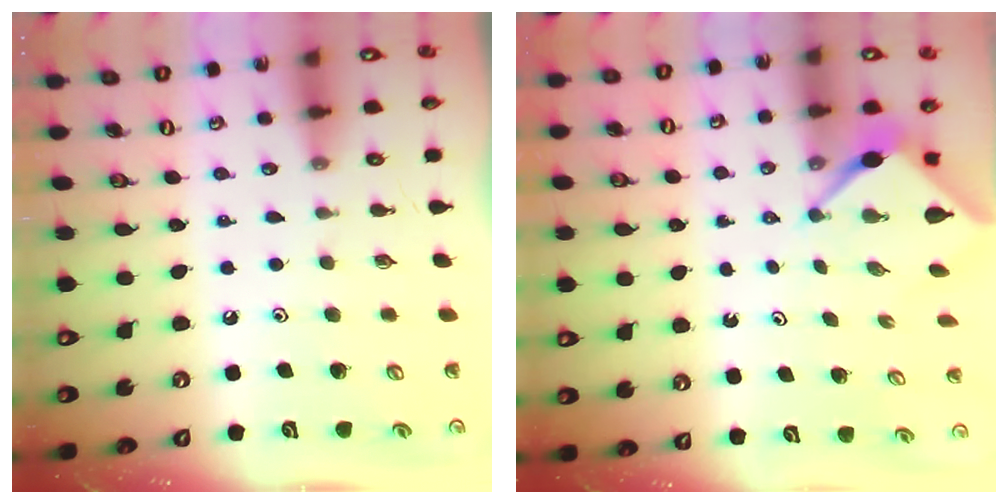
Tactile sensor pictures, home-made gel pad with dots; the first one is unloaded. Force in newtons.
{"total": 2.9, "press": 2.9, "slide": 0.2}